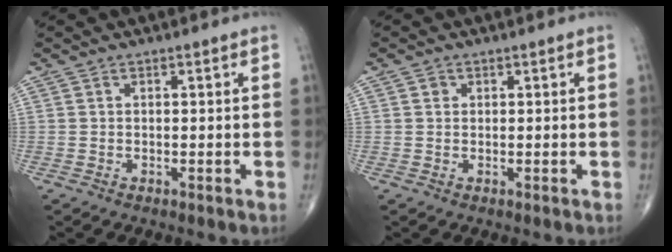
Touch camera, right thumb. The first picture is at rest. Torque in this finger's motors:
{"motor_torque": [-0.15, -0.12, 0.11, 0.01, 0.02]}